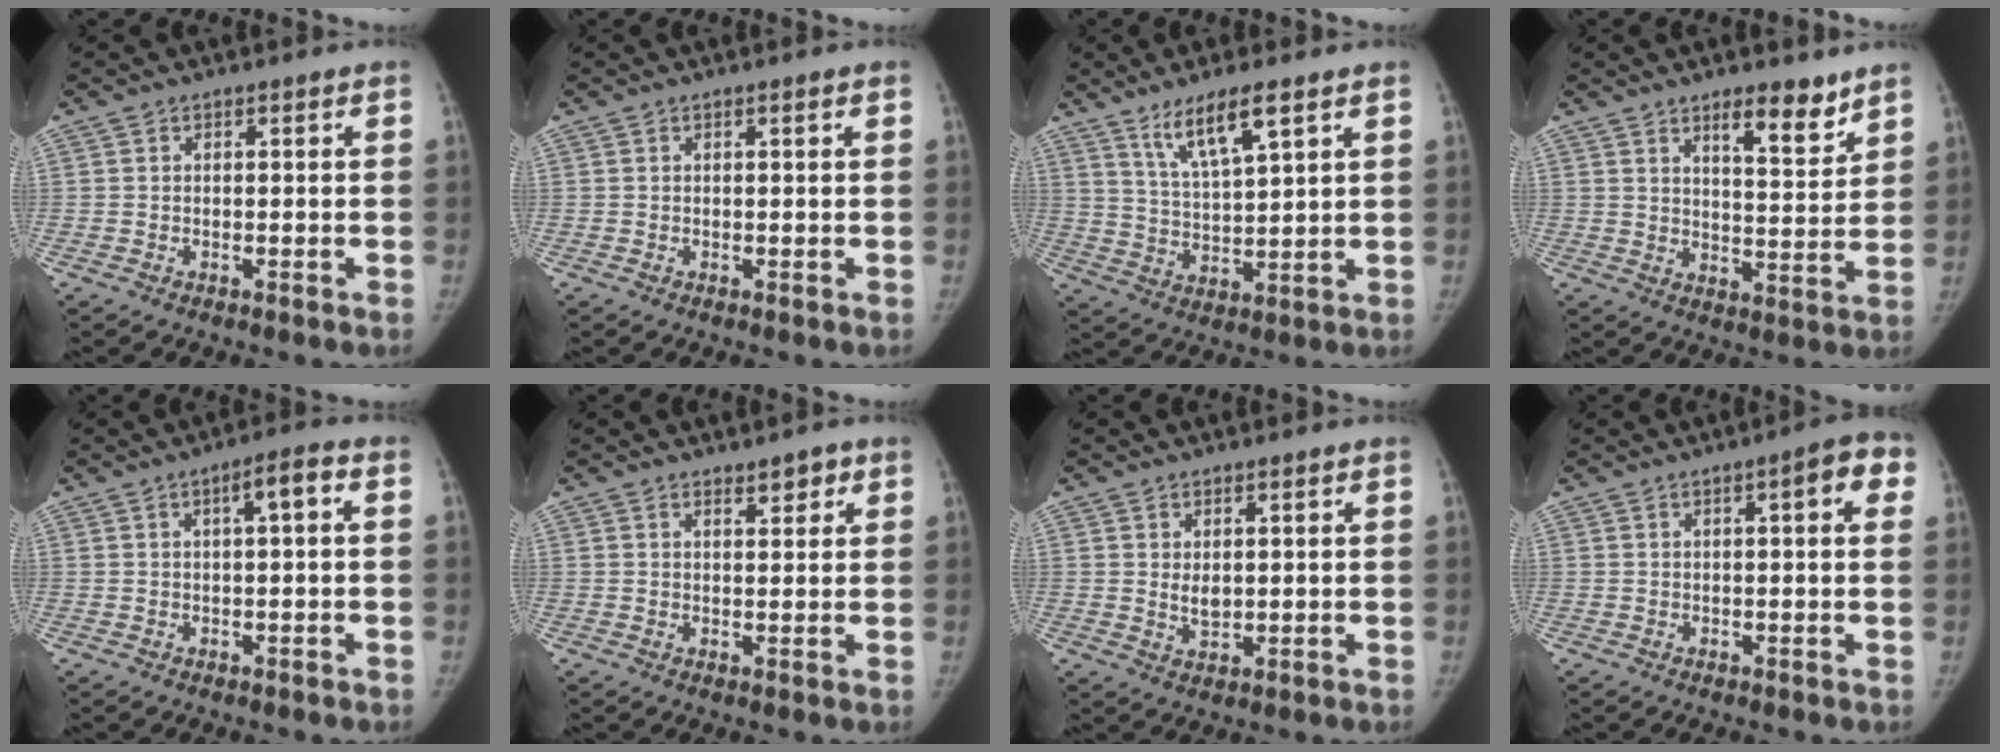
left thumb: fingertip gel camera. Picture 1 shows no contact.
{"total": 0.7, "force": [0.3, 0.0, 0.6], "torque": [-0.010, 0.001, 0.005]}
{"total": 9.2, "force": [5.8, 1.9, 6.9], "torque": [-0.123, -0.032, 0.115]}
{"total": 8.6, "force": [6.1, 2.6, 5.4], "torque": [-0.056, -0.047, 0.095]}
{"total": 3.9, "force": [0.7, 0.9, 3.7], "torque": [-0.050, 0.017, 0.004]}
{"total": 2.4, "force": [1.7, 1.1, 1.3], "torque": [-0.002, -0.009, 0.026]}
{"total": 2.8, "force": [0.7, 1.7, 2.1], "torque": [-0.024, -0.011, 0.017]}
{"total": 5.9, "force": [1.8, 1.6, 5.3], "torque": [-0.046, 0.007, 0.010]}